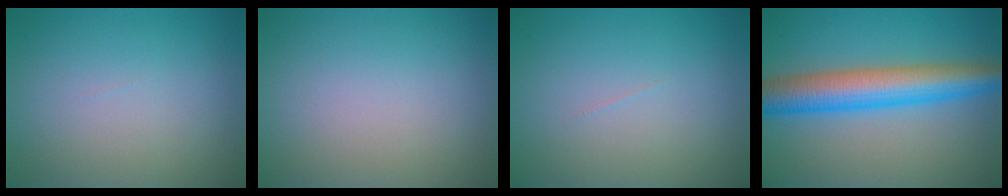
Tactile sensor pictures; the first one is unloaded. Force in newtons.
{"total": 0.0}
{"total": 0.0}
{"total": 7.7, "press": 7.7, "slide": 0.1}